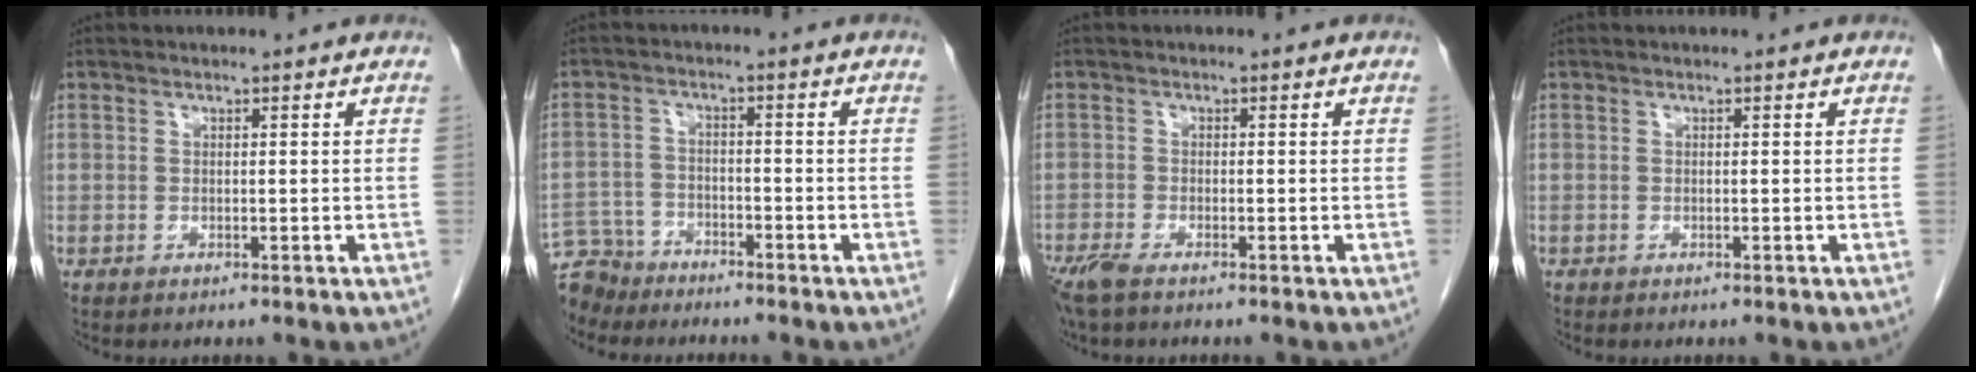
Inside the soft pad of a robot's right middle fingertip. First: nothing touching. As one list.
[{"total": 6.2, "force": [-5.8, 2.2, -0.3], "torque": [0.010, -0.003, -0.108]}, {"total": 3.8, "force": [-2.9, 0.7, 2.3], "torque": [-0.052, -0.013, -0.056]}, {"total": 0.0}]